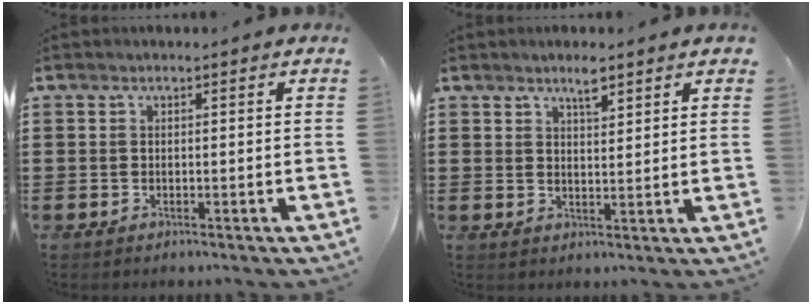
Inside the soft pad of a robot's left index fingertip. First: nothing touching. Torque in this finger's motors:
{"motor_torque": [0.25, 0.29, 0.12, 0.03]}